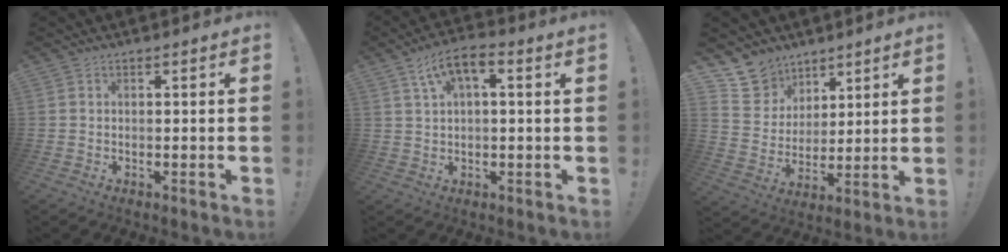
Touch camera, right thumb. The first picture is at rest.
{"total": 7.1, "force": [2.6, 2.4, 6.1], "torque": [-0.110, -0.005, 0.048]}
{"total": 11.2, "force": [8.1, 7.6, 1.3], "torque": [-0.028, -0.068, 0.162]}